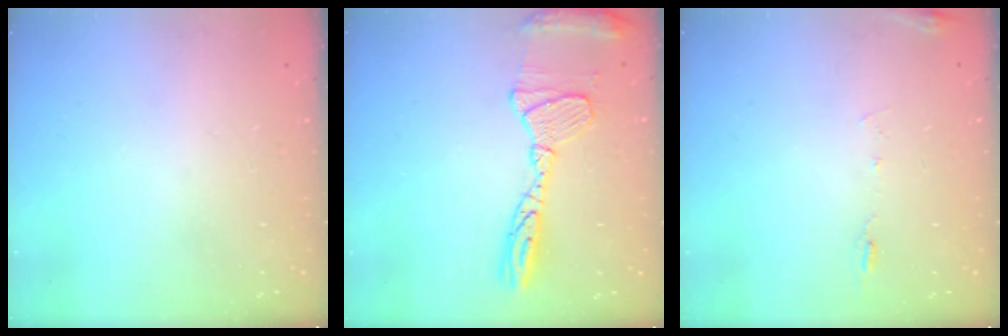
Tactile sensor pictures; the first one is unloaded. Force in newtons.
{"total": 15.2, "press": 15.1, "slide": 1.3}
{"total": 8.0, "press": 7.8, "slide": 1.8}